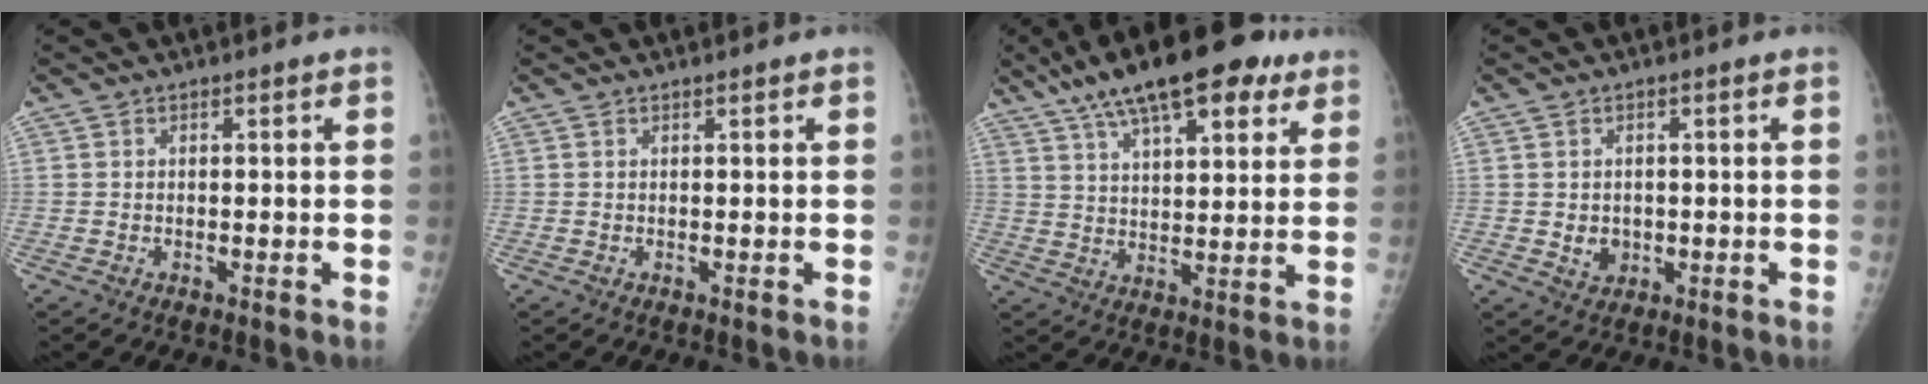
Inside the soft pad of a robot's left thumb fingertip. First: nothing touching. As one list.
[{"total": 0.0}, {"total": 19.7, "force": [12.2, 7.4, 13.5], "torque": [-0.190, -0.008, 0.191]}, {"total": 3.4, "force": [-0.4, 2.9, 1.7], "torque": [-0.010, 0.000, 0.004]}]